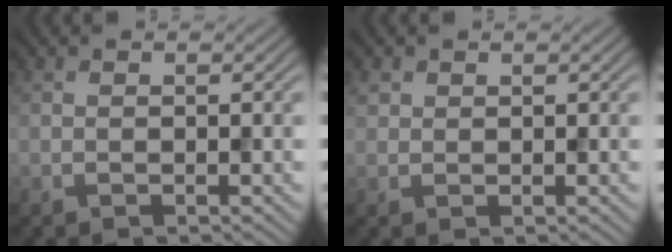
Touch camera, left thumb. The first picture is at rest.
{"total": 1.2, "force": [0.7, 0.9, 0.2], "torque": [-0.007, 0.001, 0.016]}